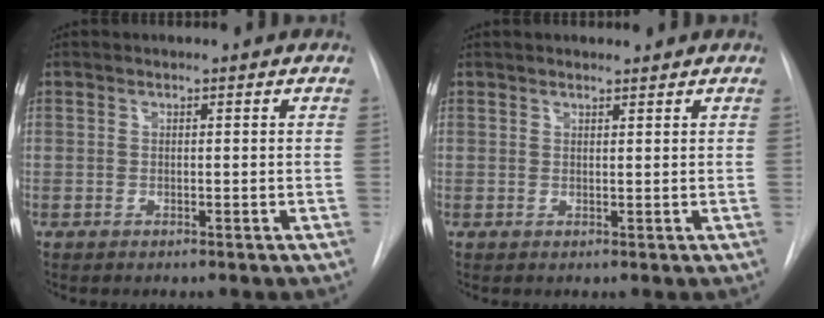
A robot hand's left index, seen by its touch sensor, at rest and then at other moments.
{"total": 2.6, "force": [2.5, 0.4, 0.7], "torque": [-0.008, 0.017, 0.035]}